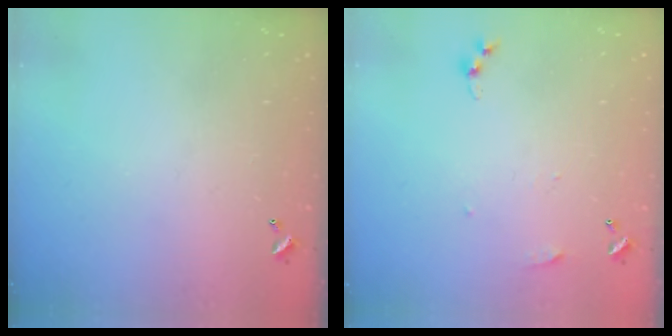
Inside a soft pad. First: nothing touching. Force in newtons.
{"total": 3.8, "press": 3.8, "slide": 0.5}